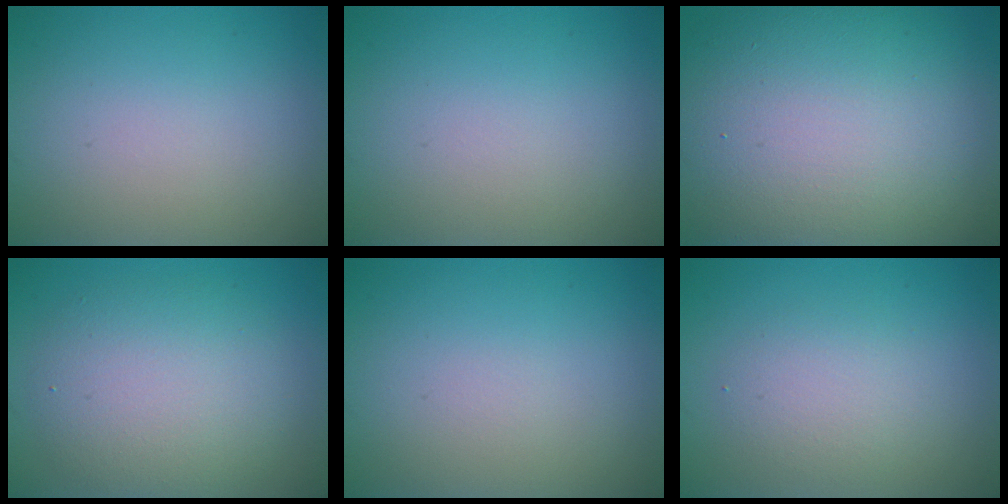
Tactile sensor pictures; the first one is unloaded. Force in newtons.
{"total": 0.0}
{"total": 16.3, "press": 16.3, "slide": 1.1}
{"total": 5.6, "press": 5.6, "slide": 0.3}
{"total": 0.0}
{"total": 2.4, "press": 2.4, "slide": 0.3}